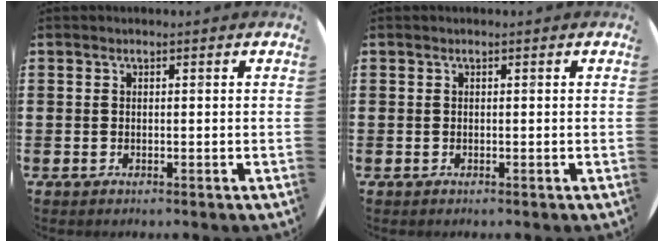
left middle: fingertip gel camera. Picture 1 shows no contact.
{"total": 0.0}